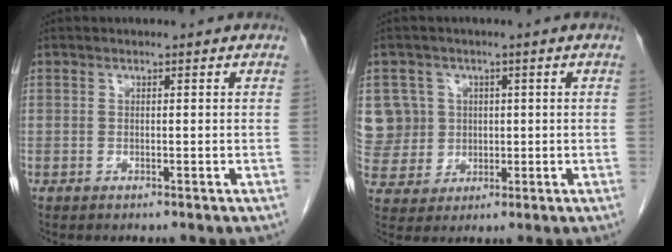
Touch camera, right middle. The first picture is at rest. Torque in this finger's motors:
{"motor_torque": [0.29, 0.01, -0.01, -0.01]}